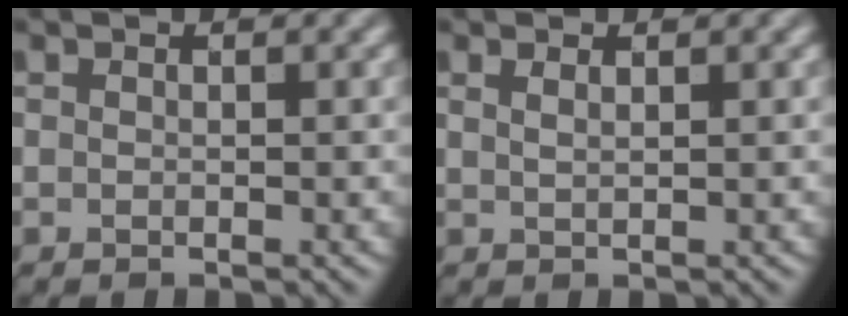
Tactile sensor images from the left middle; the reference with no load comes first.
{"total": 1.0, "force": [0.5, 0.4, 0.7], "torque": [-0.011, 0.003, 0.006]}